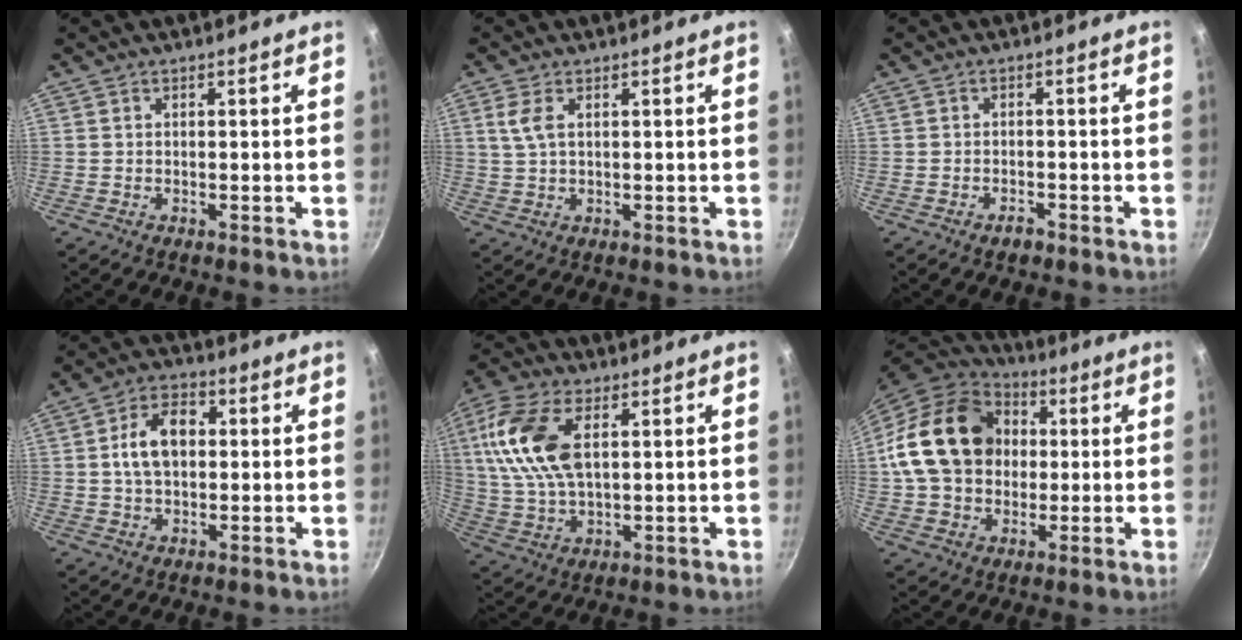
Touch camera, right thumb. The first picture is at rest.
{"total": 3.8, "force": [1.3, 1.8, 3.0], "torque": [-0.063, -0.003, 0.027]}
{"total": 2.0, "force": [-1.4, 1.1, 1.0], "torque": [-0.012, 0.016, -0.020]}
{"total": 9.5, "force": [1.1, 6.3, 7.1], "torque": [-0.103, 0.018, 0.011]}
{"total": 15.0, "force": [4.0, 8.0, 12.0], "torque": [-0.237, -0.003, 0.077]}
{"total": 20.9, "force": [2.5, 16.5, 12.6], "torque": [-0.200, 0.027, 0.042]}